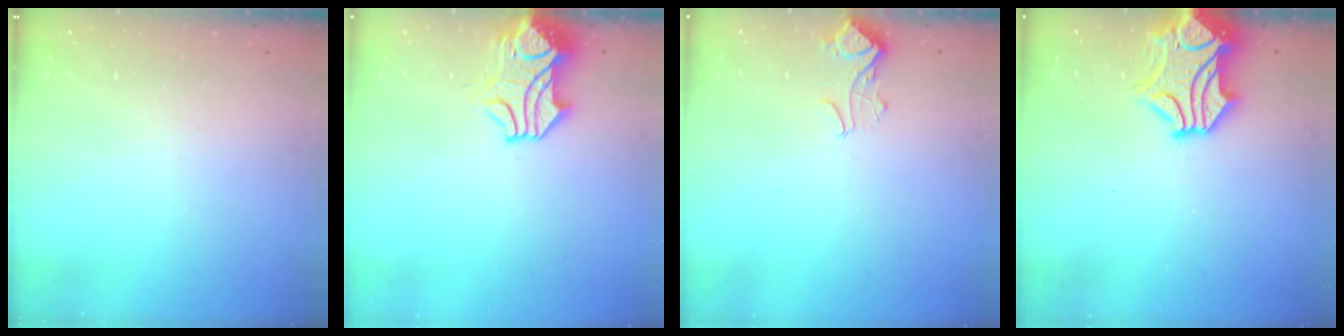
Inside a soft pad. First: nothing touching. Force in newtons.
{"total": 6.3, "press": 6.2, "slide": 0.9}
{"total": 2.1, "press": 2.1, "slide": 0.5}
{"total": 2.0, "press": 1.6, "slide": 1.1}